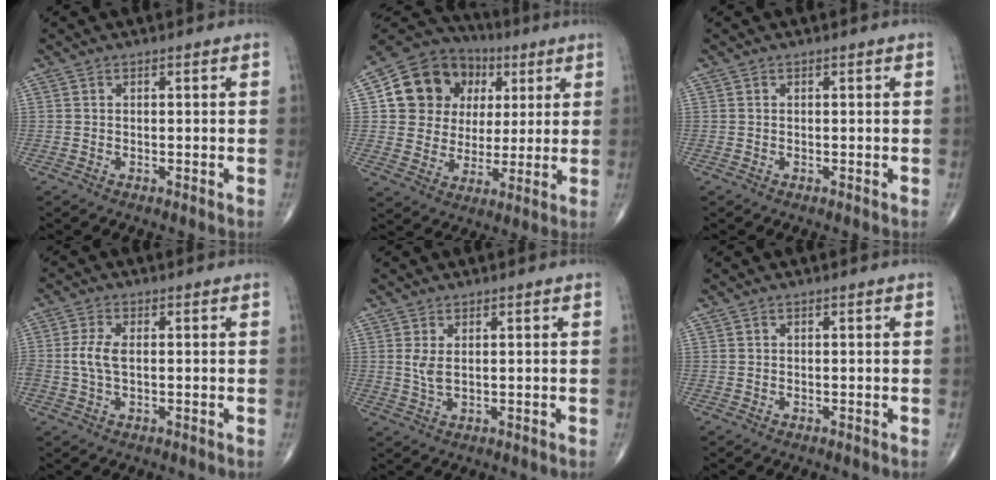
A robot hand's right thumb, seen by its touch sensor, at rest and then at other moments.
{"total": 16.5, "force": [4.5, 14.4, 6.8], "torque": [-0.082, 0.016, 0.082]}
{"total": 0.0}
{"total": 4.3, "force": [0.0, 2.2, 3.7], "torque": [-0.092, 0.005, -0.003]}
{"total": 2.5, "force": [0.7, 1.0, 2.2], "torque": [-0.050, -0.005, 0.020]}
{"total": 0.0}